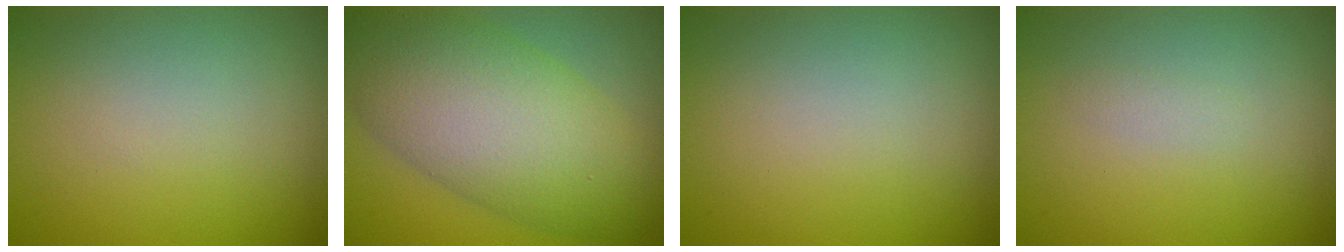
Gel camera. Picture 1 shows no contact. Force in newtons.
{"total": 10.7, "press": 10.7, "slide": 0.2}
{"total": 0.0}
{"total": 0.6, "press": 0.6, "slide": 0.0}